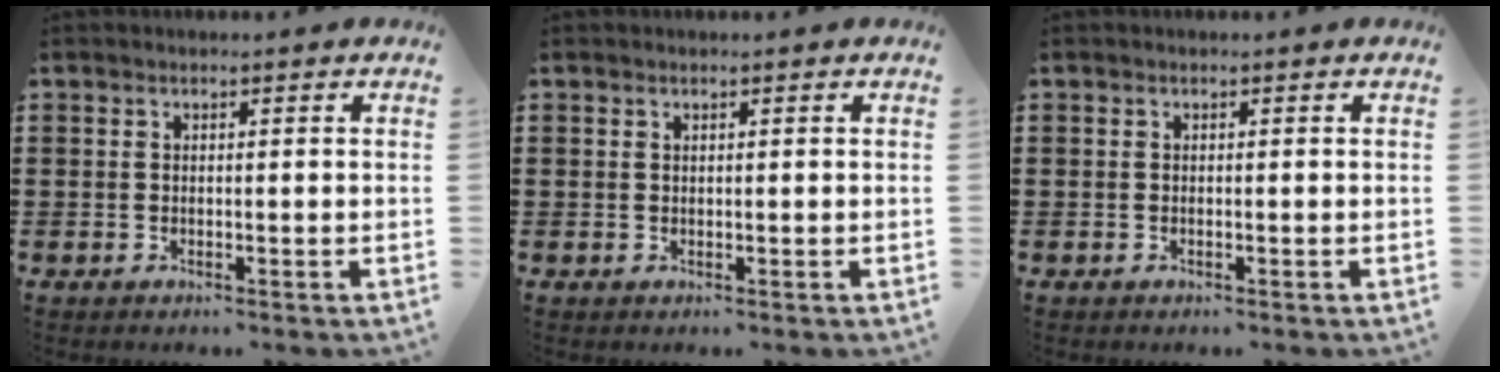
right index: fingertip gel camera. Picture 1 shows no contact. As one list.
[{"total": 0.0}, {"total": 0.0}]